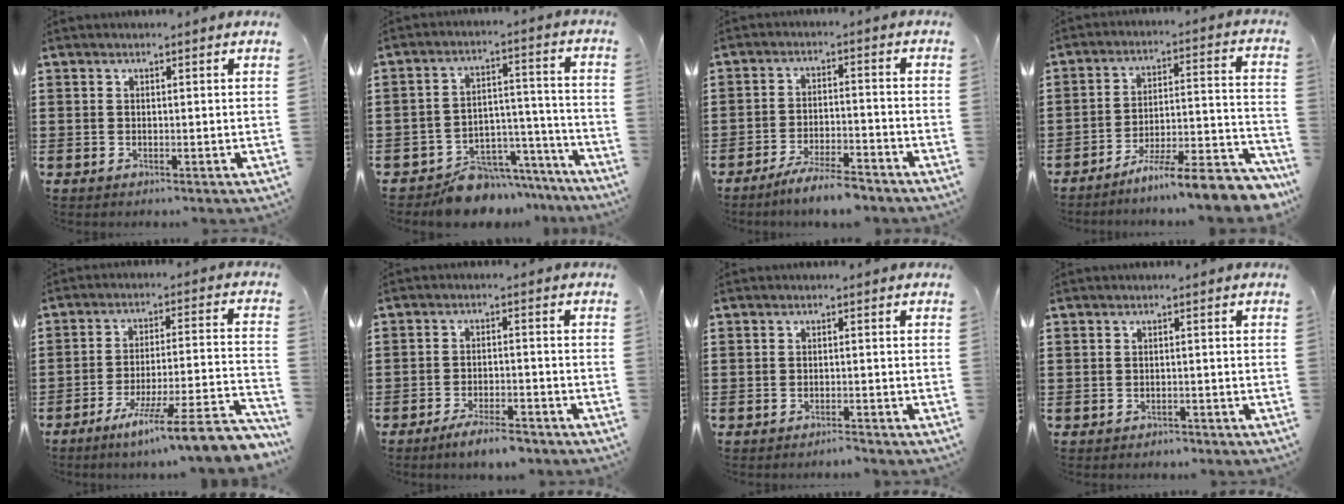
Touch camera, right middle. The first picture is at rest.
{"total": 8.3, "force": [-7.6, 3.0, 1.3], "torque": [-0.009, 0.041, -0.141]}
{"total": 5.6, "force": [-5.0, 0.2, 2.4], "torque": [-0.053, -0.008, -0.097]}
{"total": 10.1, "force": [-8.7, -0.1, 5.1], "torque": [-0.069, 0.011, -0.166]}
{"total": 10.7, "force": [-8.1, -0.2, 6.9], "torque": [-0.105, -0.001, -0.152]}
{"total": 4.5, "force": [-3.9, 0.6, 2.2], "torque": [-0.041, 0.001, -0.074]}
{"total": 1.2, "force": [-1.2, 0.0, 0.3], "torque": [-0.008, -0.002, -0.023]}
{"total": 1.0, "force": [-1.0, 0.3, -0.1], "torque": [-0.002, 0.002, -0.022]}